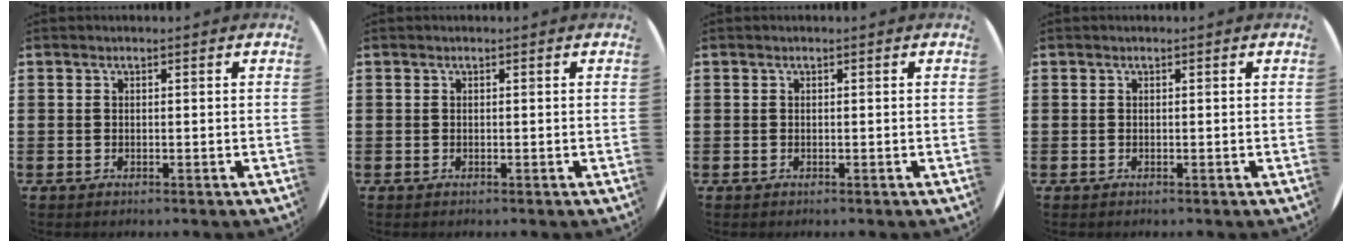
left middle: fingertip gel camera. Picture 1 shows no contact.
{"total": 0.0}
{"total": 0.0}
{"total": 0.0}